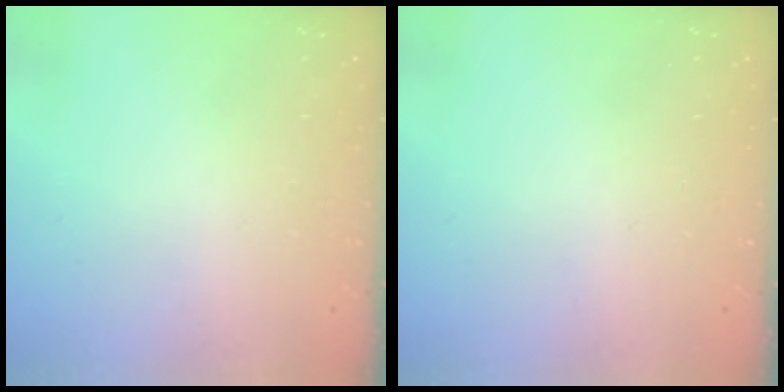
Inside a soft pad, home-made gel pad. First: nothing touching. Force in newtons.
{"total": 0.0}